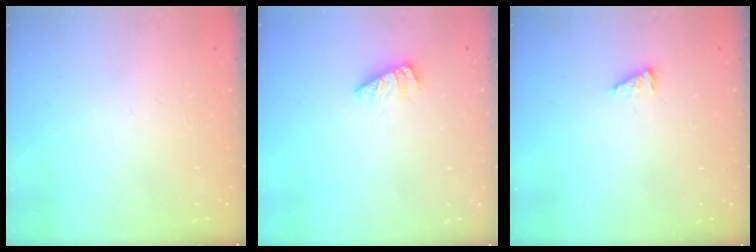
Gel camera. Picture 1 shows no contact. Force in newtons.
{"total": 1.5, "press": 1.5, "slide": 0.3}
{"total": 1.7, "press": 1.7, "slide": 0.2}